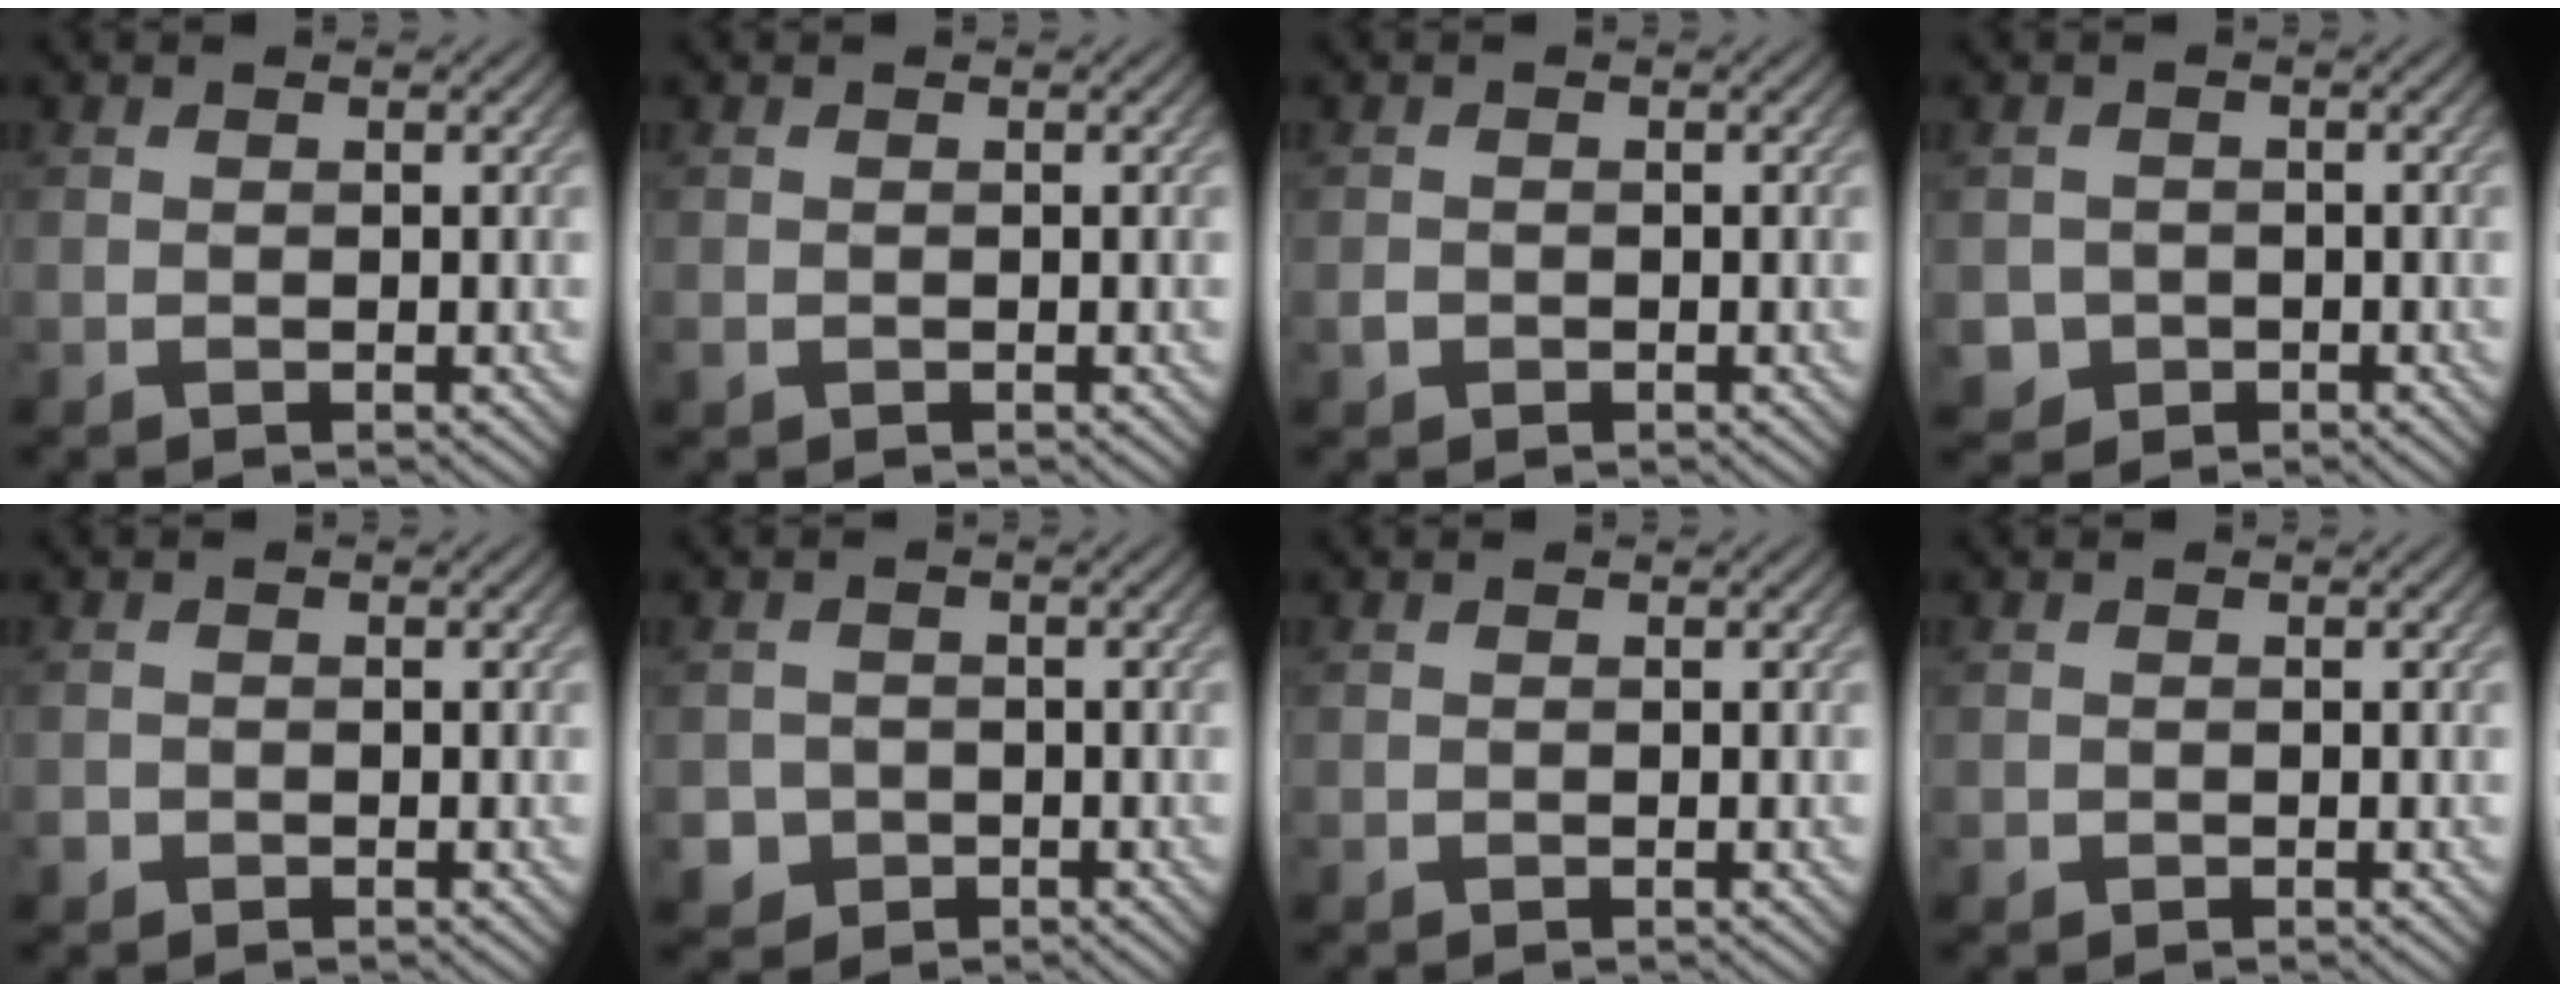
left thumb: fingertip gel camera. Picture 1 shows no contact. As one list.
[{"total": 0.7, "force": [-0.3, 0.6, 0.3], "torque": [-0.008, -0.007, -0.007]}, {"total": 0.9, "force": [-0.4, 0.7, 0.3], "torque": [-0.006, -0.004, -0.010]}, {"total": 2.6, "force": [-0.9, 2.4, 0.4], "torque": [-0.011, -0.010, -0.019]}, {"total": 1.1, "force": [-0.7, 0.9, 0.2], "torque": [-0.003, -0.004, -0.016]}, {"total": 2.6, "force": [-1.1, 2.3, 0.4], "torque": [-0.008, -0.008, -0.021]}, {"total": 0.0}, {"total": 0.5, "force": [-0.2, 0.5, 0.0], "torque": [0.001, -0.005, -0.006]}]